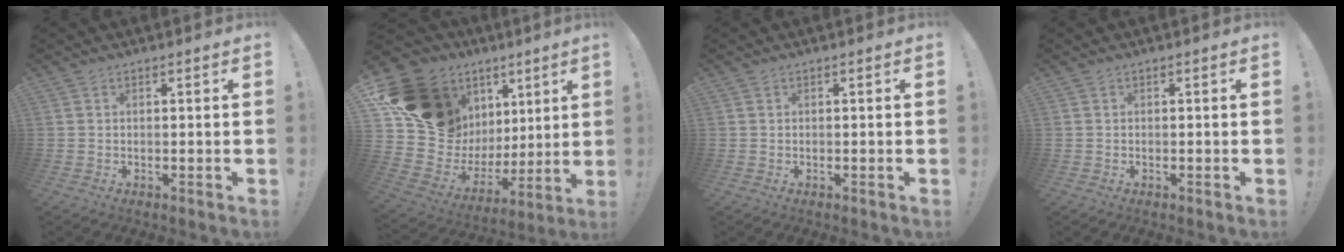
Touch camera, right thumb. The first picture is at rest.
{"total": 21.2, "force": [11.6, 14.8, 9.8], "torque": [-0.151, -0.081, 0.253]}
{"total": 0.0}
{"total": 0.0}